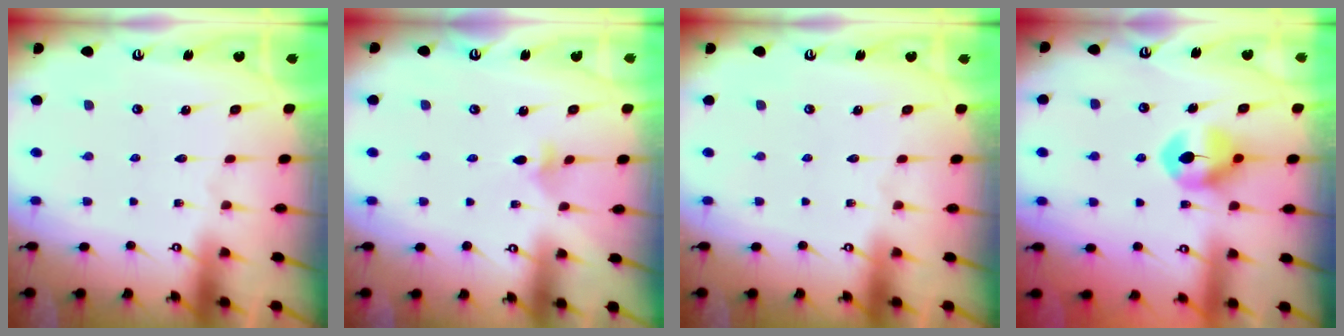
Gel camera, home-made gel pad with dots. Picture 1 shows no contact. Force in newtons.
{"total": 3.8, "press": 3.7, "slide": 0.9}
{"total": 0.0}
{"total": 8.8, "press": 8.8, "slide": 0.5}